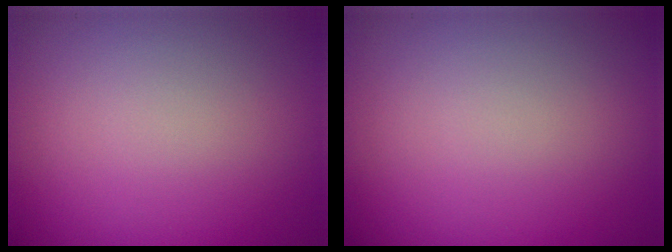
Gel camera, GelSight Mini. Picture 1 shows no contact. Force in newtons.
{"total": 0.0}